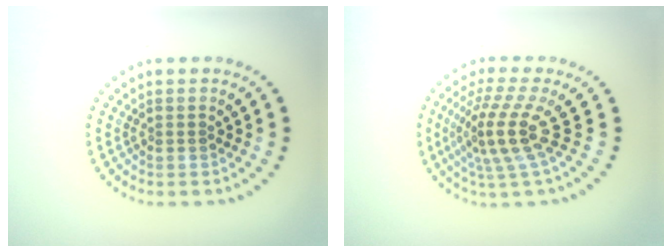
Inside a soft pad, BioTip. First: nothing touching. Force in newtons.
{"total": 4.4, "press": 3.1, "slide": 3.2}